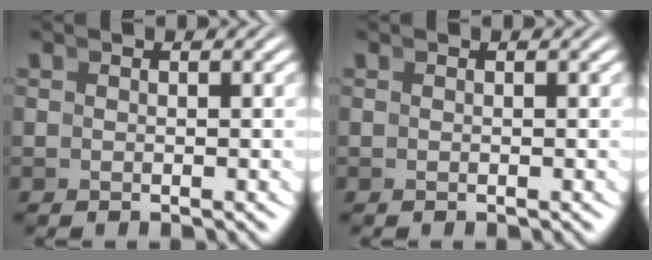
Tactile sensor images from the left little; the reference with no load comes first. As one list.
[{"total": 0.0}]